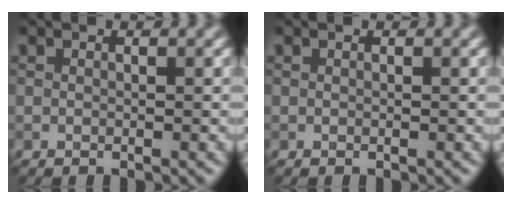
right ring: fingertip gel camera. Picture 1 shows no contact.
{"total": 0.0}